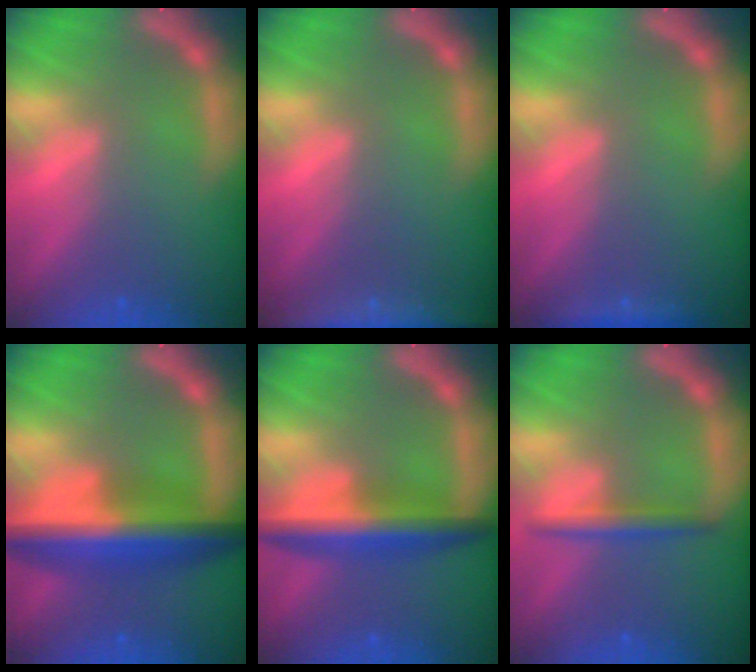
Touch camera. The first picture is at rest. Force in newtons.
{"total": 7.0}
{"total": 1.4}
{"total": 9.0}
{"total": 6.0}
{"total": 2.5}